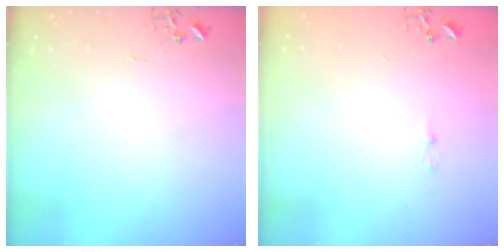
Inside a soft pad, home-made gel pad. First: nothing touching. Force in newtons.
{"total": 2.5, "press": 2.5, "slide": 0.3}